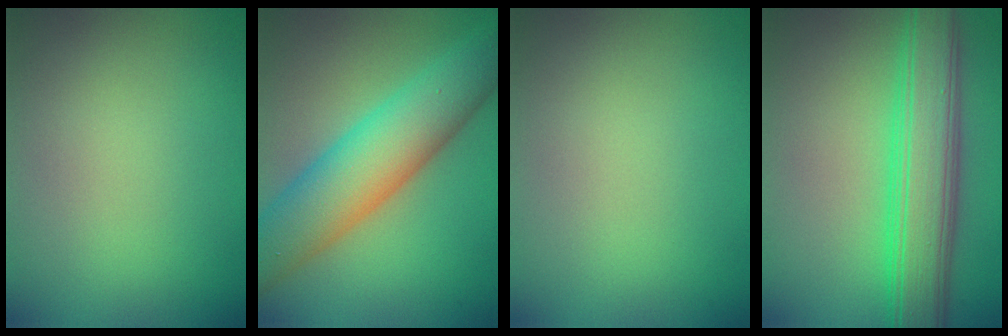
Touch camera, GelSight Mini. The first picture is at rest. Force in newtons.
{"total": 8.9, "press": 8.9, "slide": 0.2}
{"total": 0.0}
{"total": 8.1, "press": 8.1, "slide": 0.1}